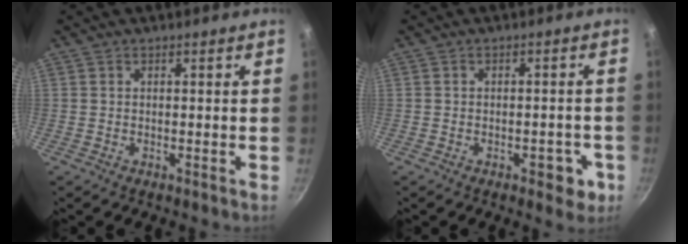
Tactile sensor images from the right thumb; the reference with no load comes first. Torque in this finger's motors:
{"motor_torque": [0.70, 0.94, -0.15, 0.06, 0.15]}